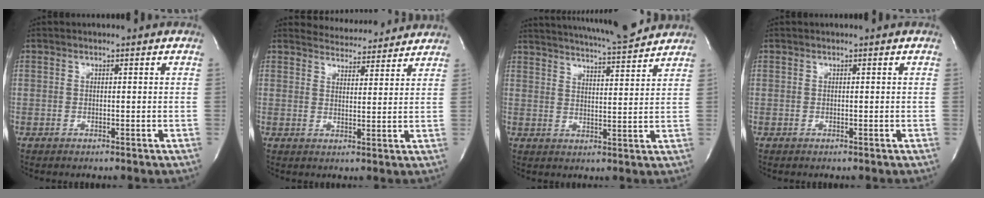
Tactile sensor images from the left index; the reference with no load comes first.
{"total": 7.5, "force": [7.4, 1.4, 0.6], "torque": [-0.009, 0.002, 0.092]}
{"total": 13.7, "force": [12.8, 0.4, 4.7], "torque": [-0.085, -0.007, 0.178]}
{"total": 0.0}